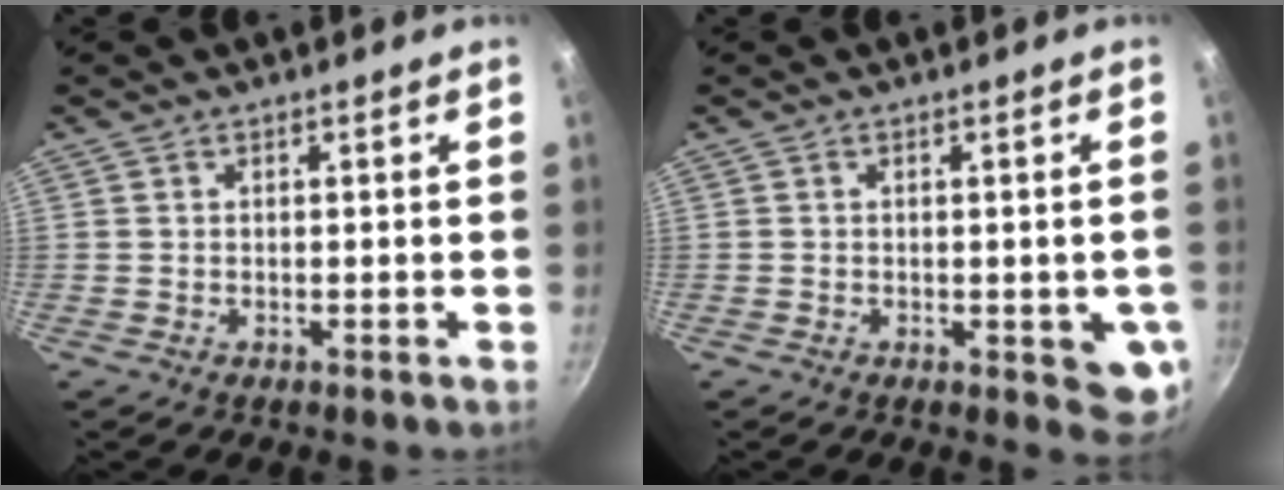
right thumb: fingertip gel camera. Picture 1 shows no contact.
{"total": 6.5, "force": [-1.3, 2.7, 5.8], "torque": [-0.047, -0.007, -0.014]}